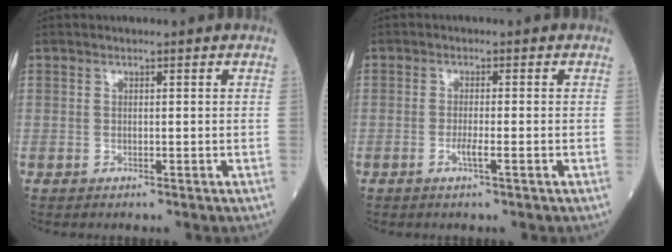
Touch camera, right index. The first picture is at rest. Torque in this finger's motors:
{"motor_torque": [-0.18, -0.03, -0.03, 0.03]}